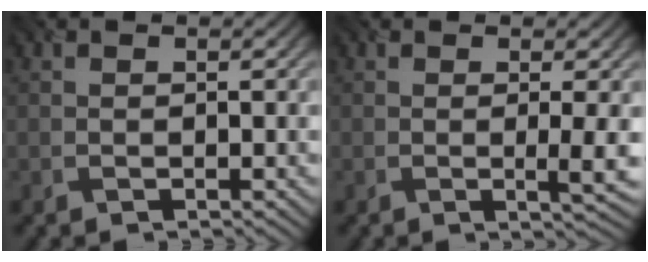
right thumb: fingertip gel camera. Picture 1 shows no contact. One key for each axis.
{"total": 2.7, "fx": 0.1, "fy": 0.3, "fz": 2.7, "tx": -0.052, "ty": -0.002, "tz": -0.001}